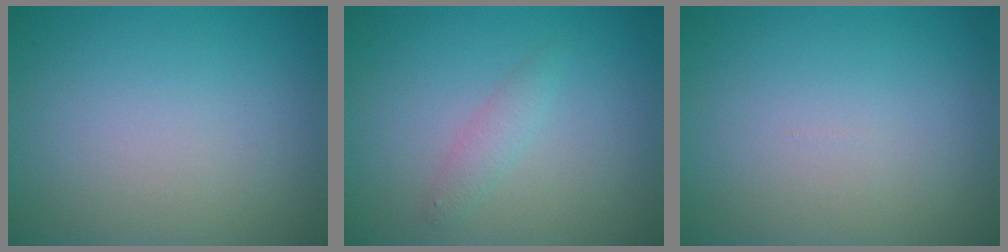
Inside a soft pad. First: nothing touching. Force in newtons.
{"total": 1.4, "press": 1.4, "slide": 0.0}
{"total": 0.0}